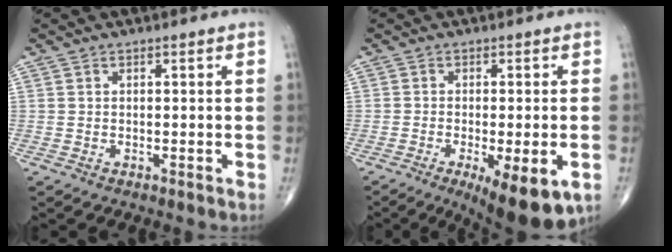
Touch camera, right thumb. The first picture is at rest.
{"total": 12.3, "force": [-5.3, 3.9, 10.4], "torque": [-0.128, -0.010, -0.069]}